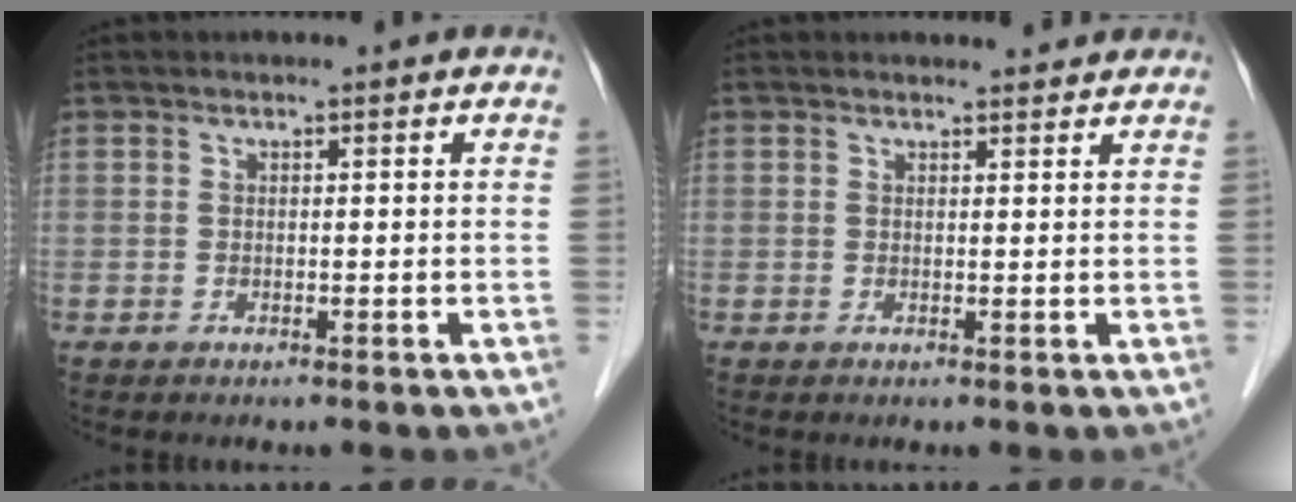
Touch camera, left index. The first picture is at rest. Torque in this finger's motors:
{"motor_torque": [-0.70, -1.44, 0.03, 0.00]}